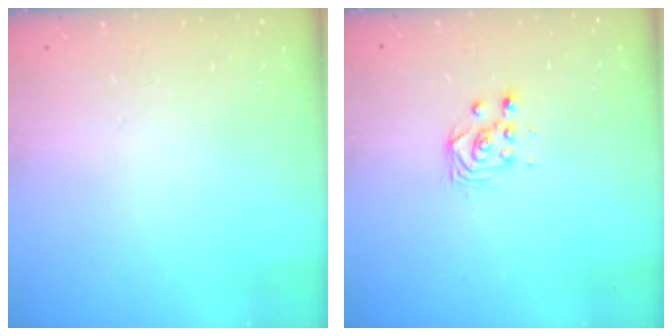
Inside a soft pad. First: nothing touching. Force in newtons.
{"total": 2.9, "press": 2.9, "slide": 0.4}